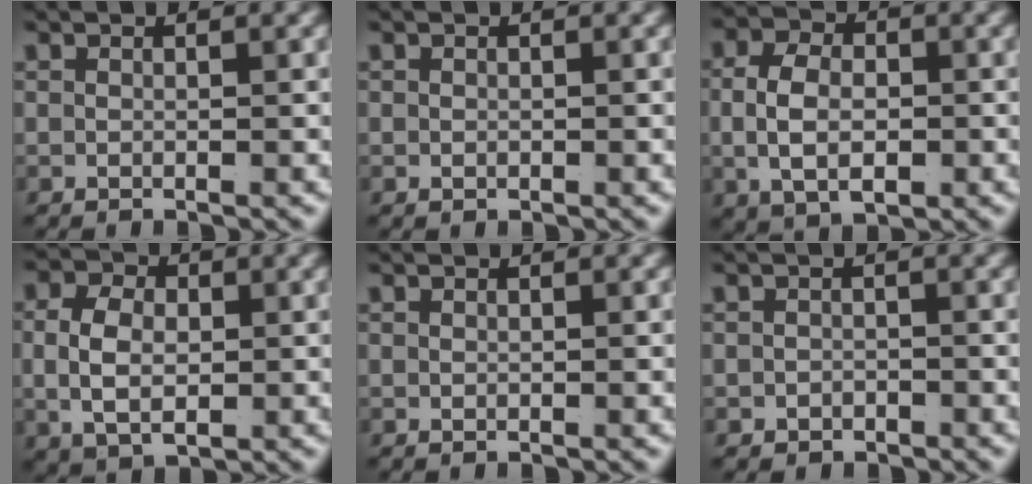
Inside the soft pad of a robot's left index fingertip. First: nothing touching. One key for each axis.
{"total": 0.0}
{"total": 5.6, "fx": -0.6, "fy": 3.7, "fz": 4.2, "tx": -0.074, "ty": -0.014, "tz": -0.001}
{"total": 5.2, "fx": -0.2, "fy": 3.6, "fz": 3.7, "tx": -0.072, "ty": -0.011, "tz": 0.007}
{"total": 0.0}
{"total": 1.4, "fx": -1.1, "fy": 0.9, "fz": 0.0, "tx": -0.001, "ty": -0.013, "tz": -0.011}